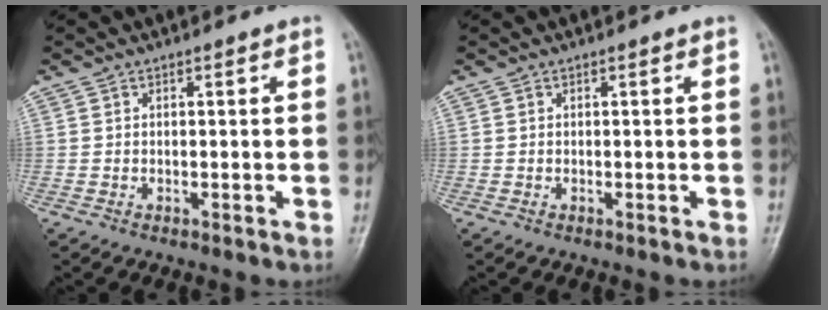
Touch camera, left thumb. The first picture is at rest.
{"total": 0.0}